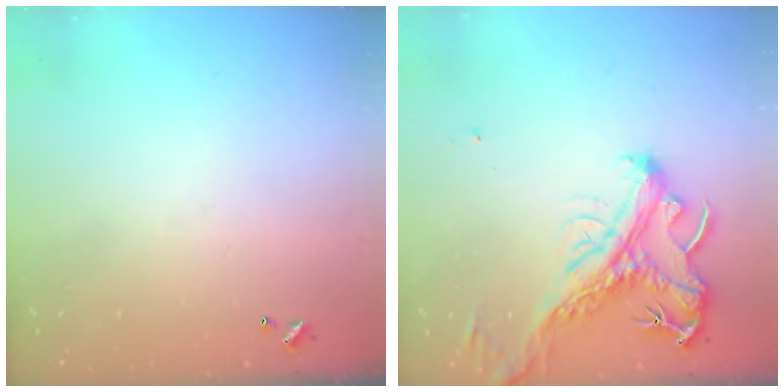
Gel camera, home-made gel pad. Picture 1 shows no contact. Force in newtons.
{"total": 2.6, "press": 2.2, "slide": 1.4}